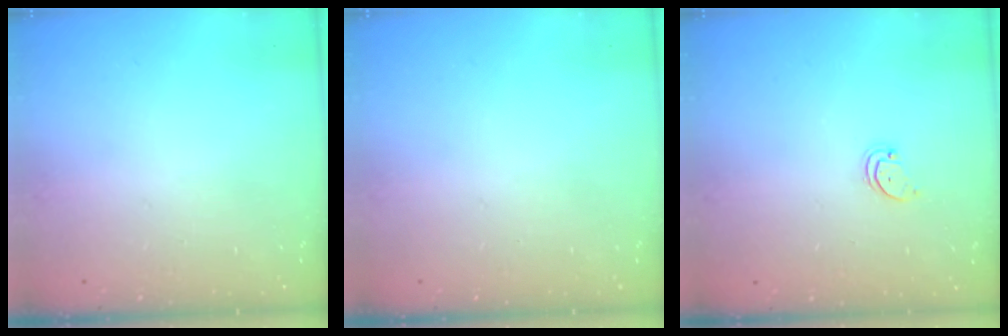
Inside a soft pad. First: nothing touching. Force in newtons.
{"total": 0.0}
{"total": 1.8, "press": 1.7, "slide": 0.2}